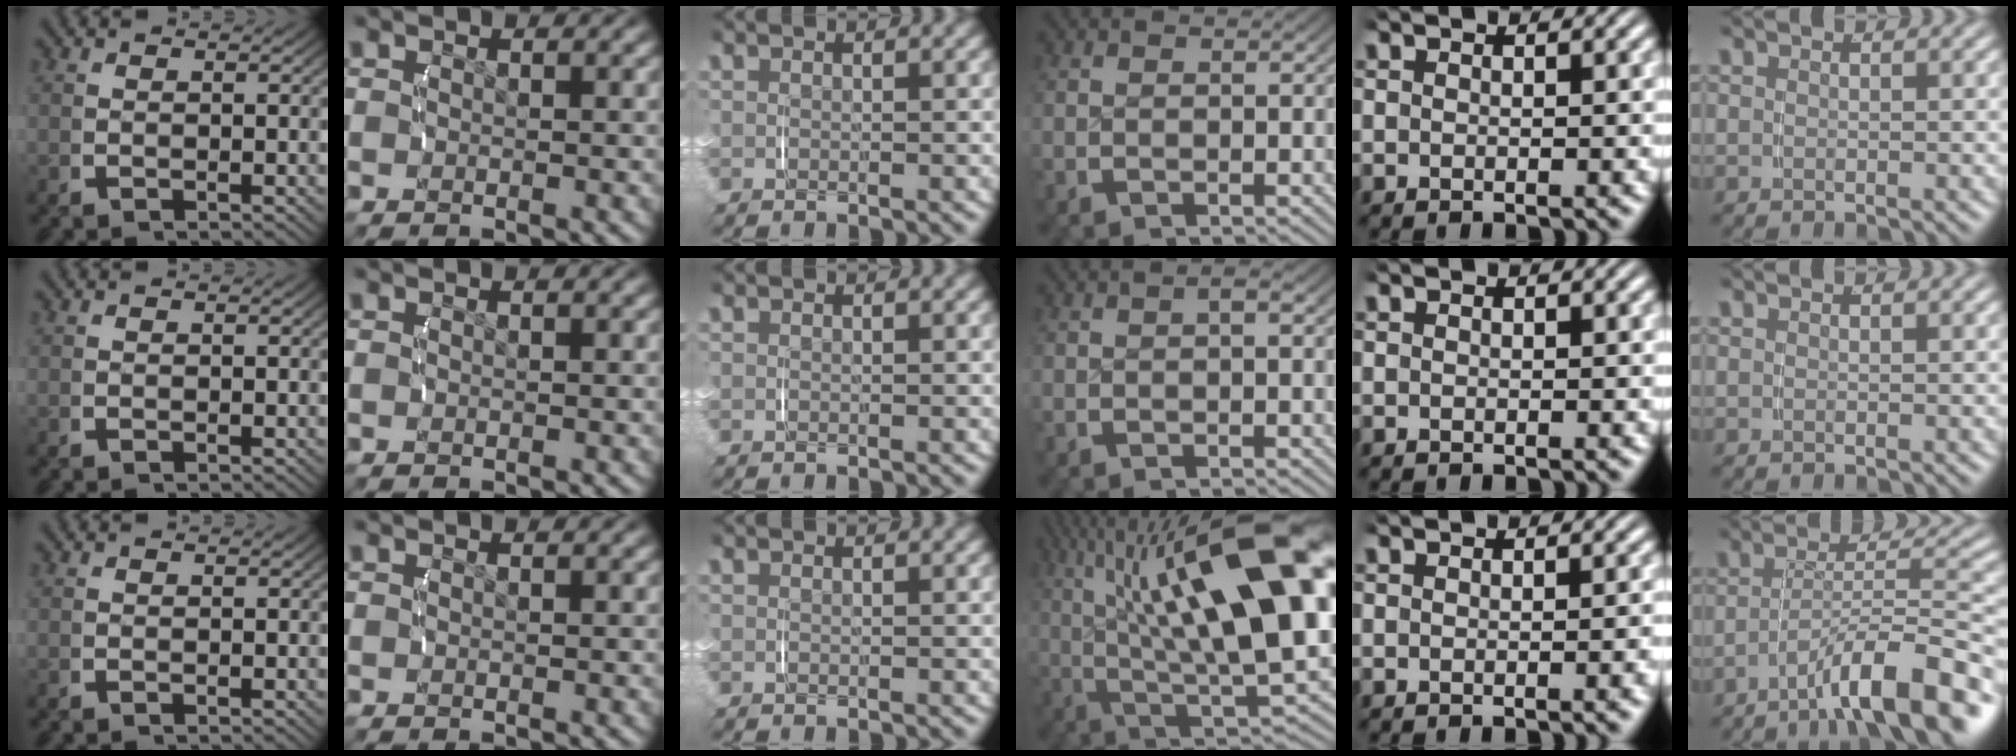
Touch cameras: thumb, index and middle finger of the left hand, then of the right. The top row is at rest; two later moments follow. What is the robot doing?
{"motion": "lift_and_place", "object": "dispenser bottle"}